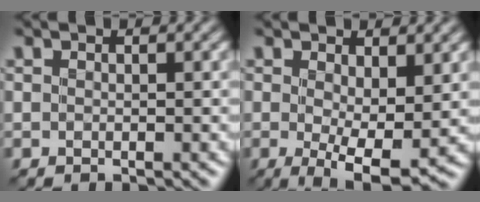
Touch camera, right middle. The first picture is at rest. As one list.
[{"total": 5.5, "force": [0.2, 1.7, 5.2], "torque": [-0.088, -0.015, 0.006]}]